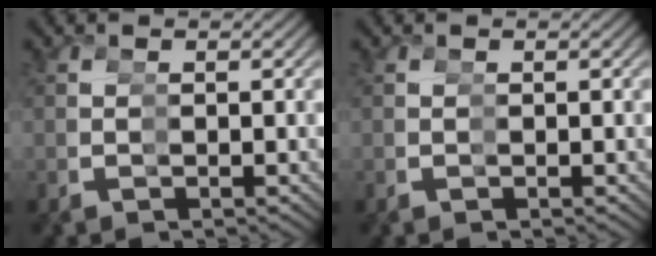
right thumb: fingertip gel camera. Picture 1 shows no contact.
{"total": 0.0}